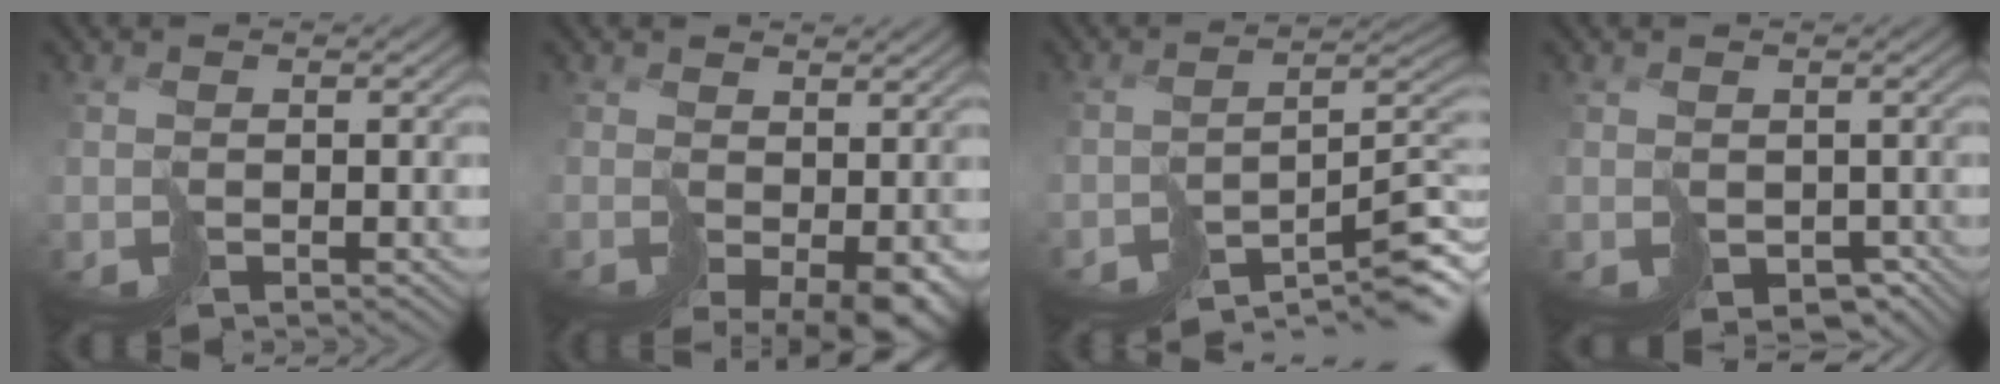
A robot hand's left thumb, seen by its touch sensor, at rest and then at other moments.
{"total": 7.2, "force": [-2.0, 4.2, 5.5], "torque": [-0.106, -0.032, -0.006]}
{"total": 8.6, "force": [-6.5, 2.4, 5.1], "torque": [-0.079, -0.015, -0.088]}
{"total": 3.1, "force": [-0.6, 2.7, 1.5], "torque": [-0.029, -0.019, 0.004]}